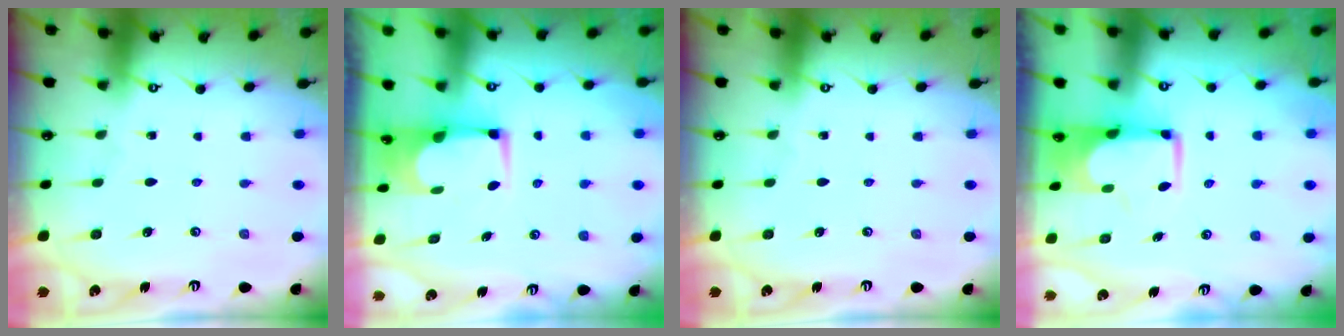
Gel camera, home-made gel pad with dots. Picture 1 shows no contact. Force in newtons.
{"total": 5.7, "press": 5.7, "slide": 0.4}
{"total": 0.0}
{"total": 2.7, "press": 2.7, "slide": 0.5}